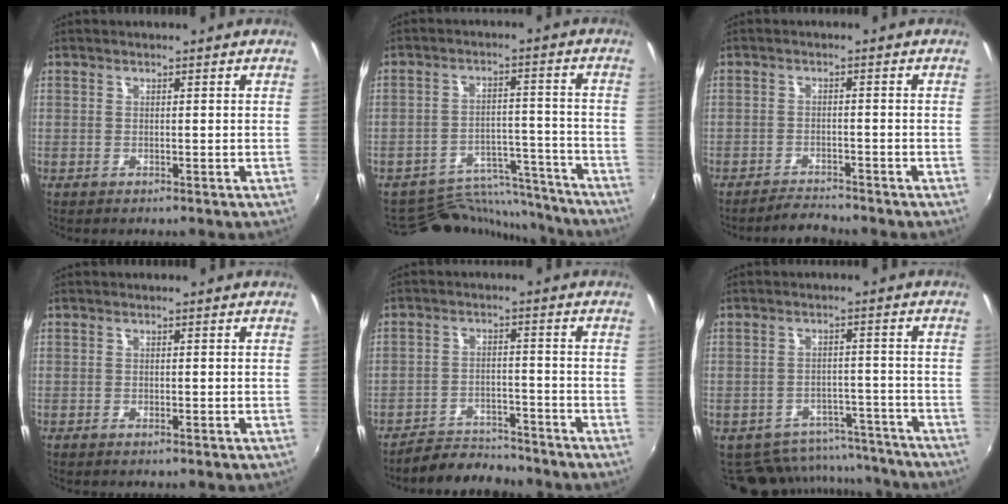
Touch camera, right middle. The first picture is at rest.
{"total": 13.8, "force": [-13.3, 3.3, 1.5], "torque": [-0.029, 0.035, -0.188]}
{"total": 3.3, "force": [-3.3, 0.1, 0.3], "torque": [-0.021, -0.006, -0.059]}
{"total": 0.5, "force": [0.0, 0.0, 0.5], "torque": [-0.006, -0.004, -0.002]}
{"total": 6.4, "force": [-6.1, 1.7, 0.7], "torque": [-0.031, 0.009, -0.094]}
{"total": 12.4, "force": [-10.9, 5.4, 2.5], "torque": [-0.054, 0.029, -0.129]}